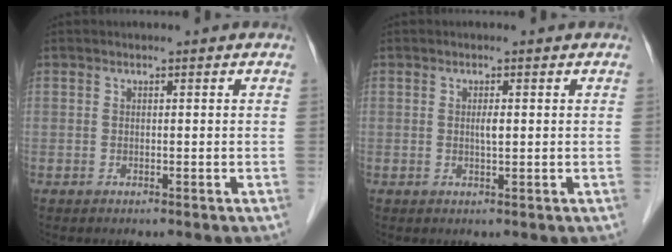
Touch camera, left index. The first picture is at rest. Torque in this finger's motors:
{"motor_torque": [0.33, 0.24, 0.03, 0.00]}